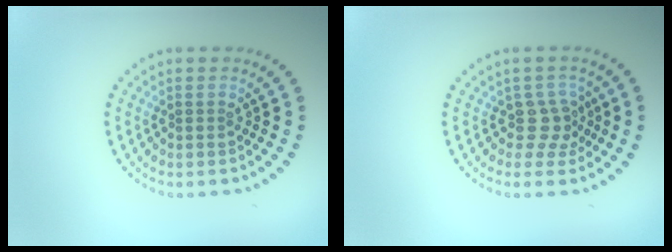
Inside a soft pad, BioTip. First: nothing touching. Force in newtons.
{"total": 2.3, "press": 1.7, "slide": 1.5}